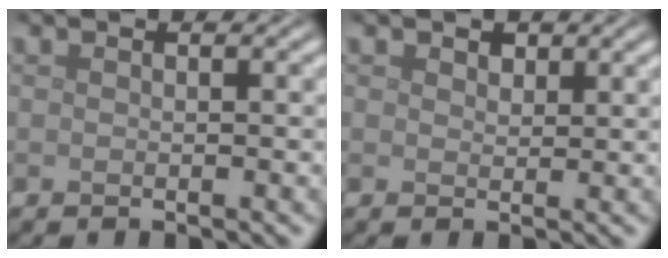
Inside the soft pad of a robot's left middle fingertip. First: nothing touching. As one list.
[{"total": 1.0, "force": [0.7, 0.7, 0.3], "torque": [-0.008, -0.002, 0.013]}]